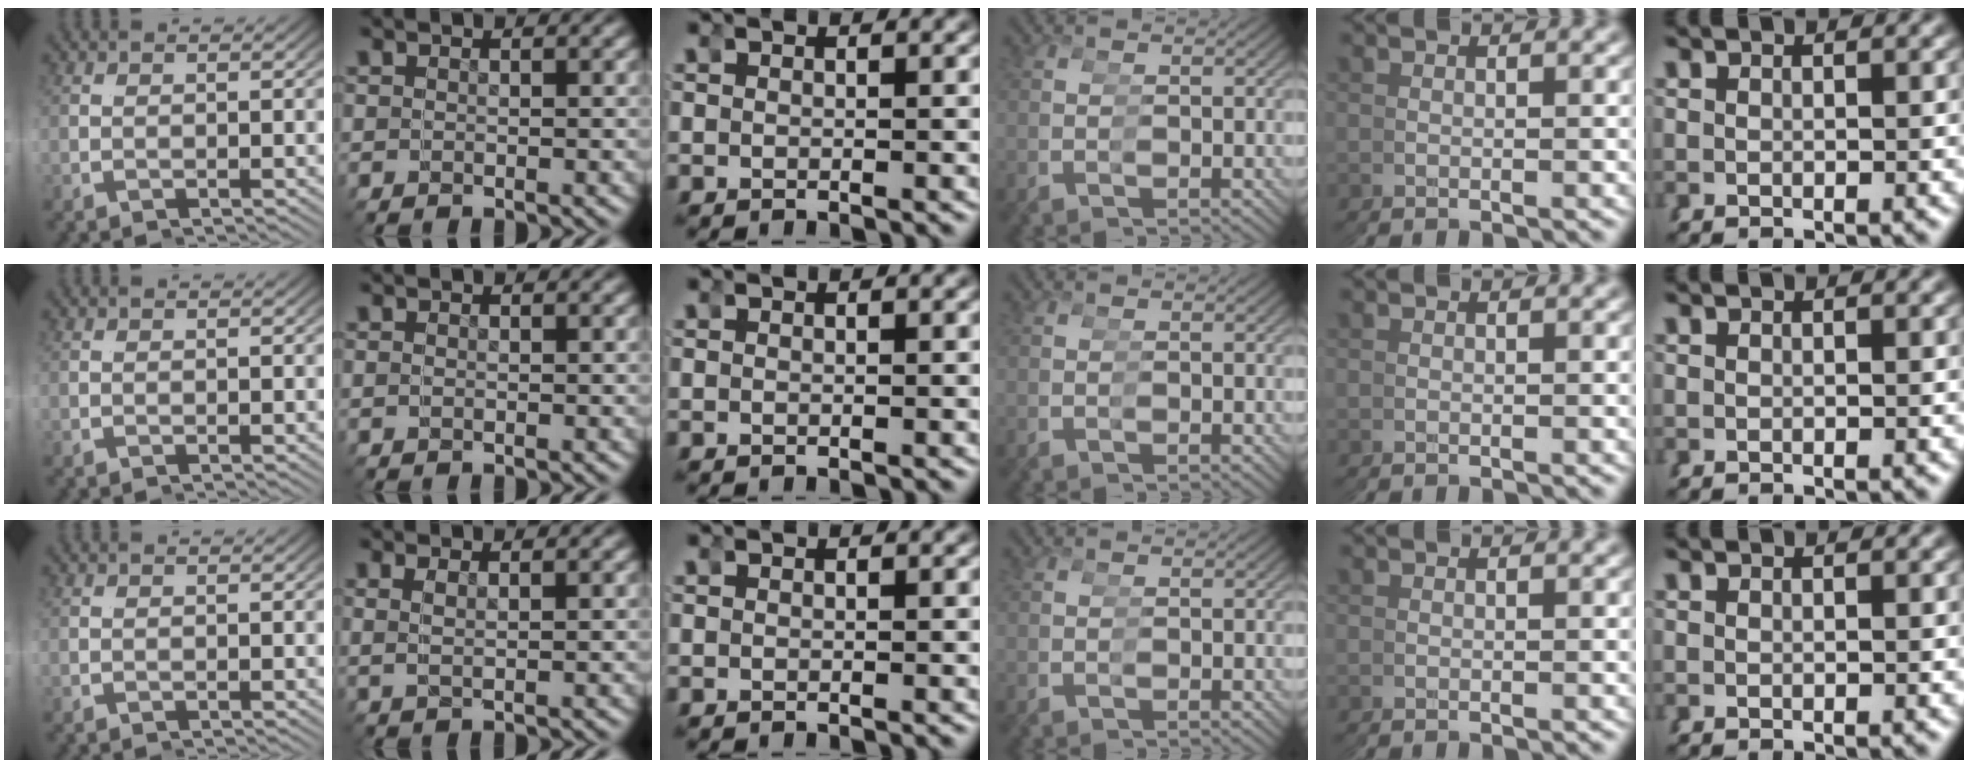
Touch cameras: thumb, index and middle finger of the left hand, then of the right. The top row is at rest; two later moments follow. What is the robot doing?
{"motion": "grasp_and_lifting", "object": "hoodie"}